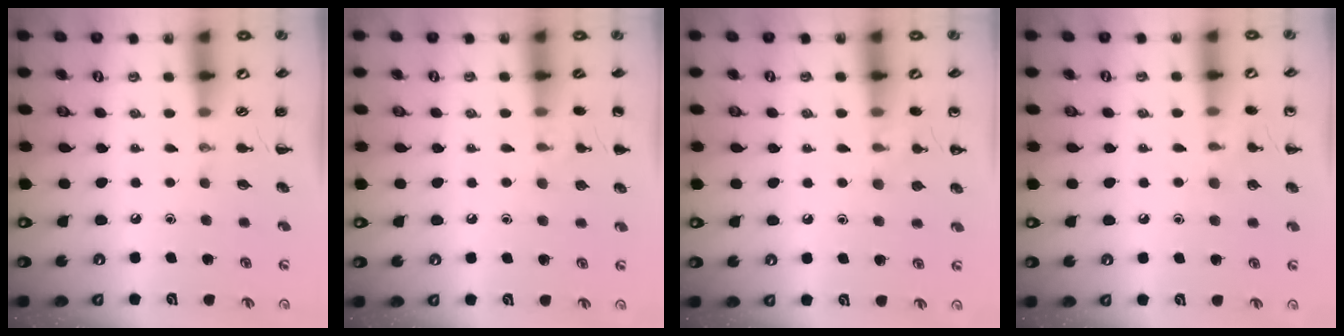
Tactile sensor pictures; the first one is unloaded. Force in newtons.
{"total": 5.3, "press": 5.1, "slide": 1.4}
{"total": 6.6, "press": 6.3, "slide": 2.0}
{"total": 7.0, "press": 6.8, "slide": 1.5}